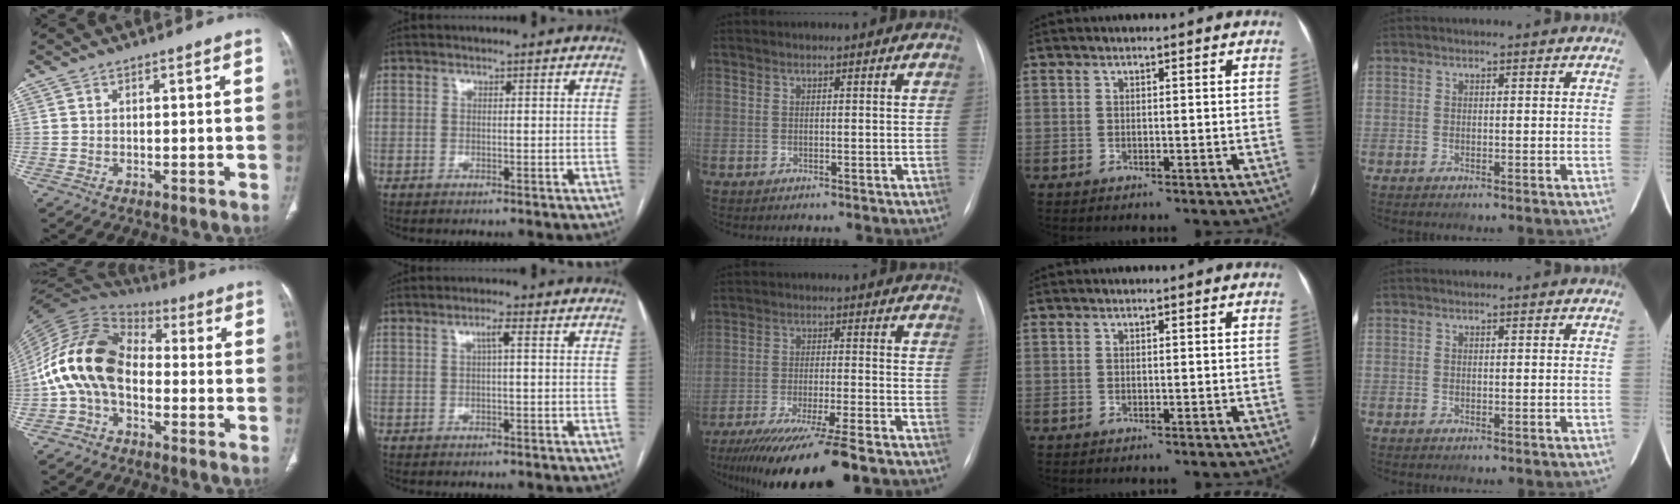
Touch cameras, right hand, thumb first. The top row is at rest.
{"thumb": {"total": 16.3, "force": [-2.1, 10.9, 12.0], "torque": [-0.223, 0.049, -0.051]}, "index": {"total": 1.9, "force": [0.4, -0.1, 1.8], "torque": [-0.036, 0.003, 0.006]}, "middle": {"total": 16.5, "force": [-12.9, 0.5, 10.3], "torque": [-0.164, -0.047, -0.204]}}